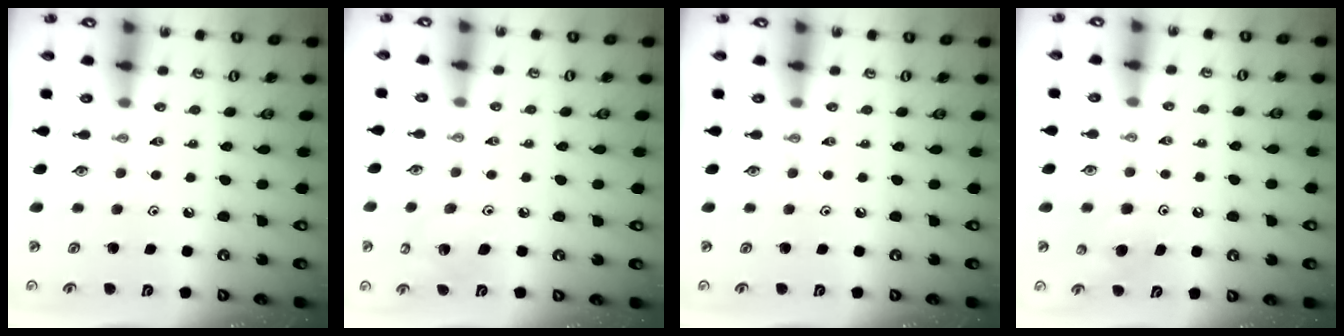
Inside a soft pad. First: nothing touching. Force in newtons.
{"total": 6.5, "press": 6.5, "slide": 0.8}
{"total": 0.0}
{"total": 4.9, "press": 4.9, "slide": 0.7}